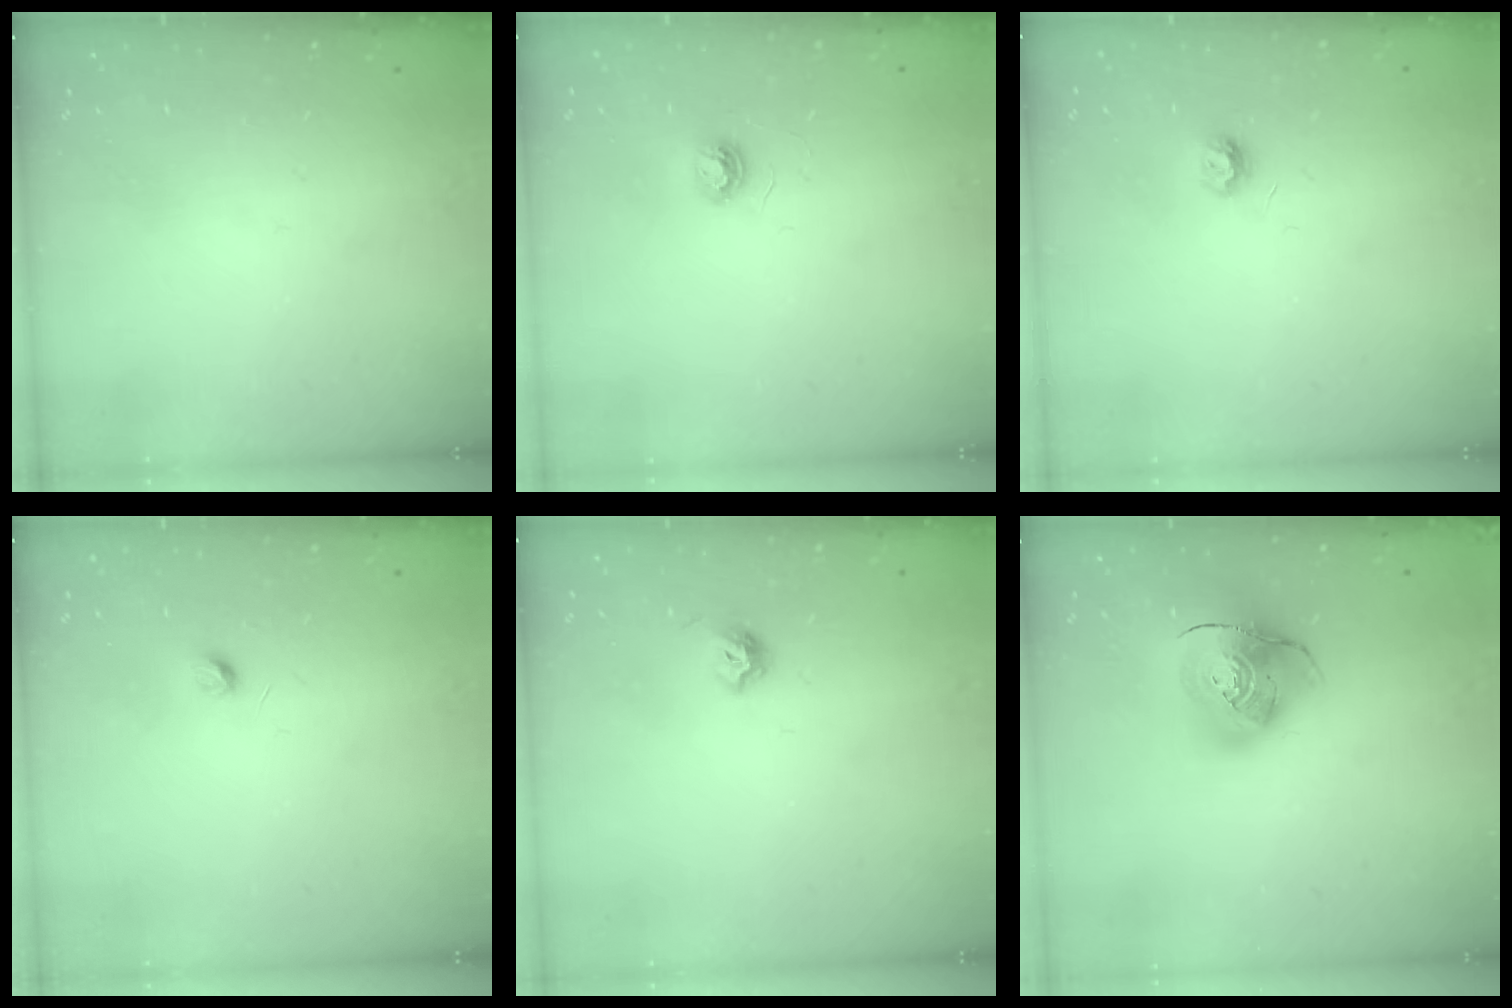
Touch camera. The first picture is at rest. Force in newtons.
{"total": 3.7, "press": 3.7, "slide": 0.4}
{"total": 4.7, "press": 4.7, "slide": 0.5}
{"total": 3.3, "press": 3.2, "slide": 0.6}
{"total": 5.9, "press": 5.9, "slide": 0.8}
{"total": 12.3, "press": 12.2, "slide": 1.9}